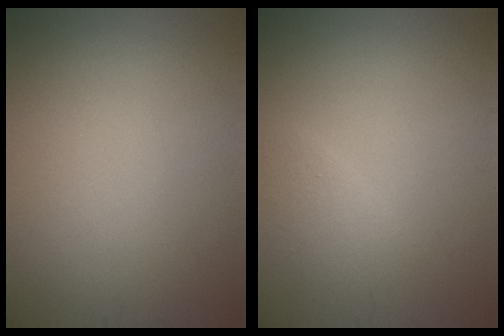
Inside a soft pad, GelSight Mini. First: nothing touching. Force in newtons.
{"total": 1.5, "press": 1.5, "slide": 0.1}